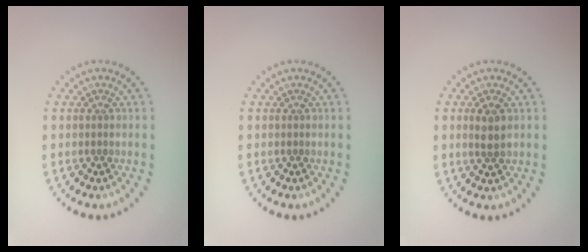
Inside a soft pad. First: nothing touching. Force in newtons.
{"total": 0.0}
{"total": 1.8, "press": 1.8, "slide": 0.4}